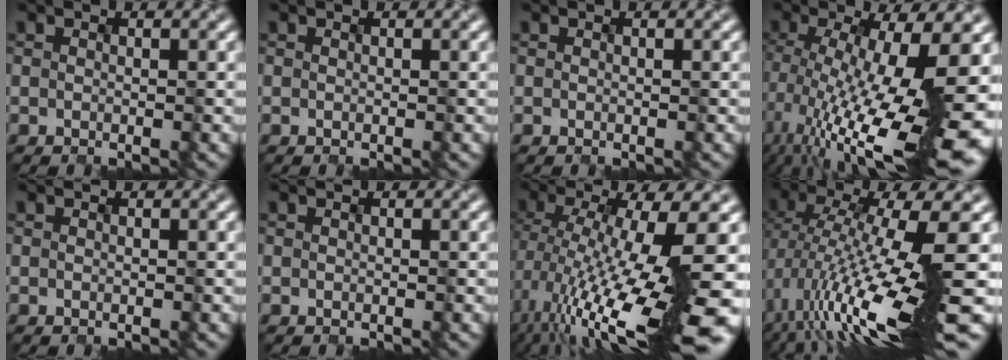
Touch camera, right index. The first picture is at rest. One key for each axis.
{"total": 0.0}
{"total": 0.0}
{"total": 17.6, "fx": -4.7, "fy": 5.0, "fz": 16.2, "tx": -0.262, "ty": -0.017, "tz": -0.068}
{"total": 0.0}
{"total": 0.0}
{"total": 15.5, "fx": -4.4, "fy": 3.8, "fz": 14.3, "tx": -0.255, "ty": -0.009, "tz": -0.063}
{"total": 12.9, "fx": -2.2, "fy": 2.7, "fz": 12.4, "tx": -0.233, "ty": -0.011, "tz": -0.022}